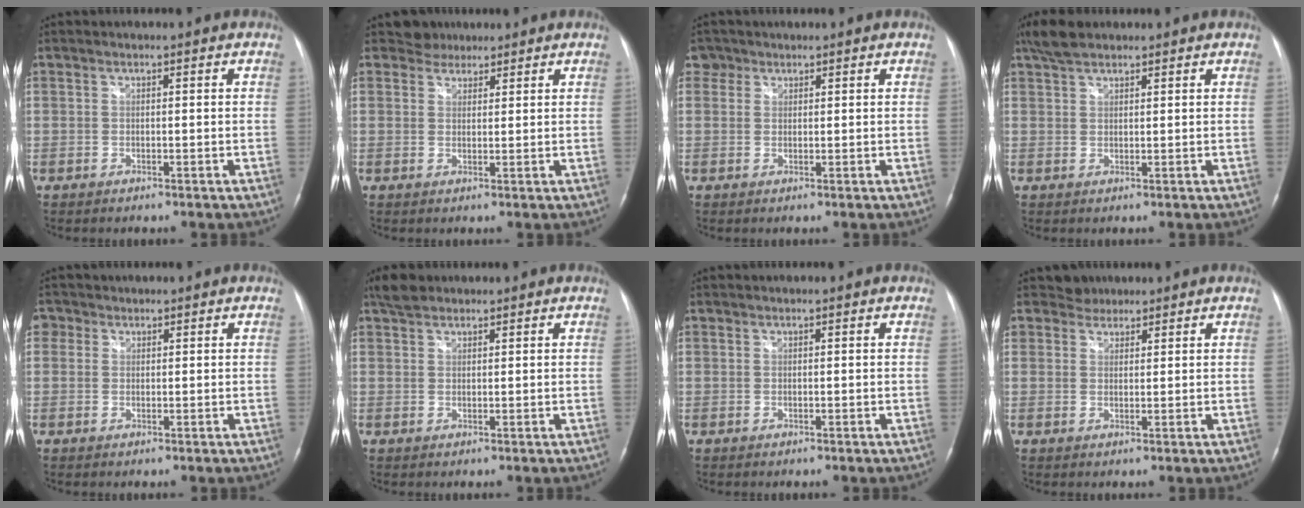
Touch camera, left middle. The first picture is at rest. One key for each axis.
{"total": 2.6, "fx": 2.2, "fy": 1.4, "fz": -0.5, "tx": 0.010, "ty": 0.004, "tz": 0.033}
{"total": 2.2, "fx": 1.4, "fy": 1.7, "fz": -0.2, "tx": 0.010, "ty": 0.008, "tz": 0.019}
{"total": 4.2, "fx": 3.4, "fy": 1.5, "fz": 1.9, "tx": -0.049, "ty": 0.014, "tz": 0.068}
{"total": 2.2, "fx": 1.1, "fy": 1.9, "fz": 0.2, "tx": 0.005, "ty": 0.005, "tz": 0.015}
{"total": 2.8, "fx": 2.4, "fy": 1.3, "fz": 0.8, "tx": -0.021, "ty": 0.010, "tz": 0.042}
{"total": 0.0}
{"total": 2.4, "fx": 2.0, "fy": 1.1, "fz": -0.6, "tx": 0.010, "ty": 0.004, "tz": 0.030}